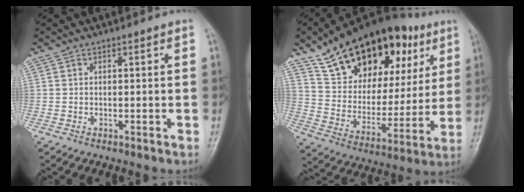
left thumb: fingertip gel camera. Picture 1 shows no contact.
{"total": 28.4, "force": [15.2, 15.5, 18.3], "torque": [-0.248, -0.011, 0.251]}